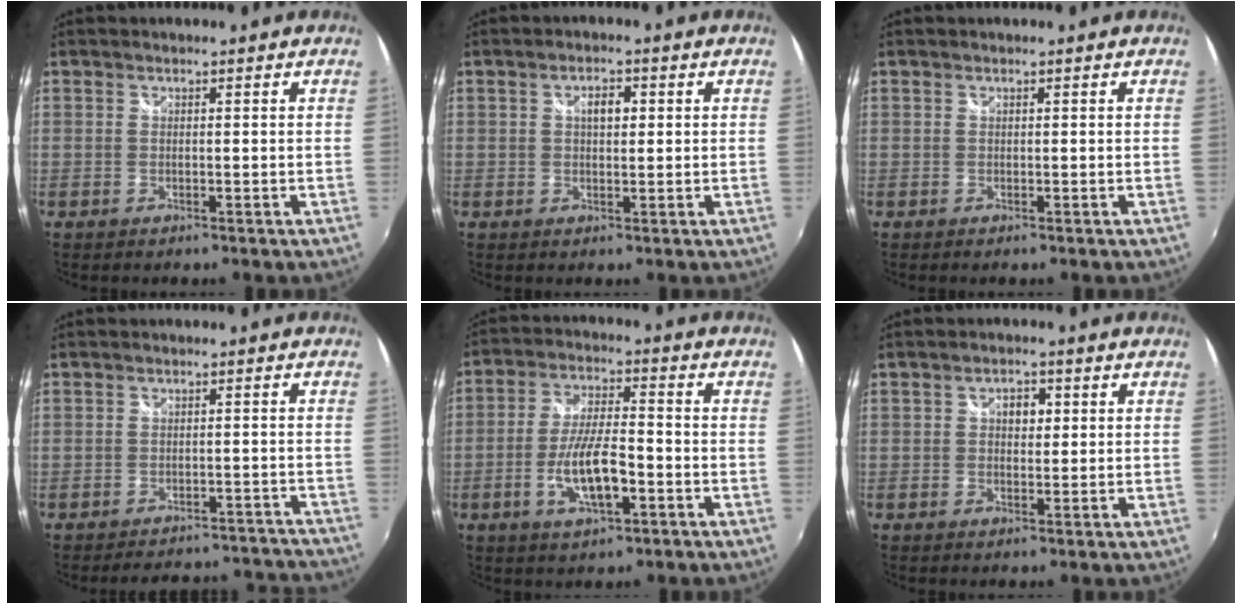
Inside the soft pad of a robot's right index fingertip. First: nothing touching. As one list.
[{"total": 3.0, "force": [0.8, 1.5, 2.6], "torque": [-0.041, 0.008, 0.012]}, {"total": 0.0}, {"total": 12.7, "force": [-11.8, 4.3, 2.2], "torque": [-0.039, 0.043, -0.131]}, {"total": 10.2, "force": [-3.6, 3.0, 9.0], "torque": [-0.177, -0.004, -0.061]}, {"total": 3.1, "force": [0.7, 2.0, 2.2], "torque": [-0.031, 0.009, 0.010]}]